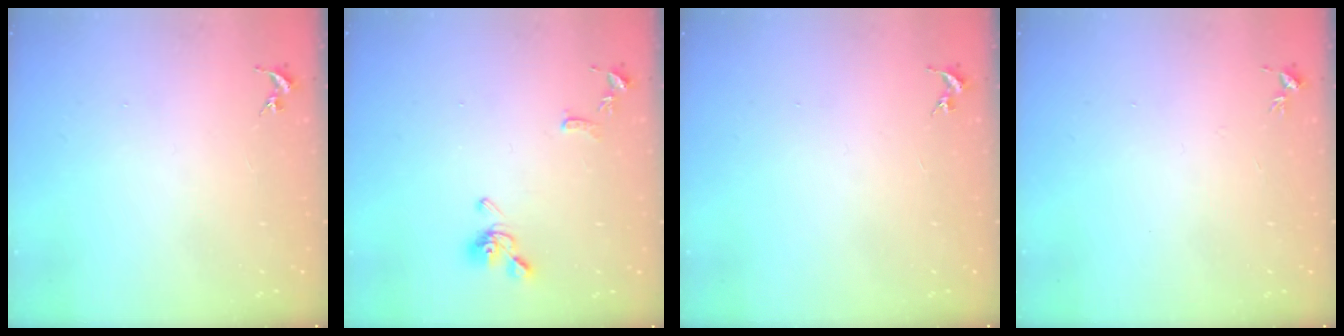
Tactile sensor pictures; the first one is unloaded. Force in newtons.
{"total": 10.1, "press": 10.1, "slide": 1.2}
{"total": 0.0}
{"total": 3.4, "press": 3.3, "slide": 0.5}